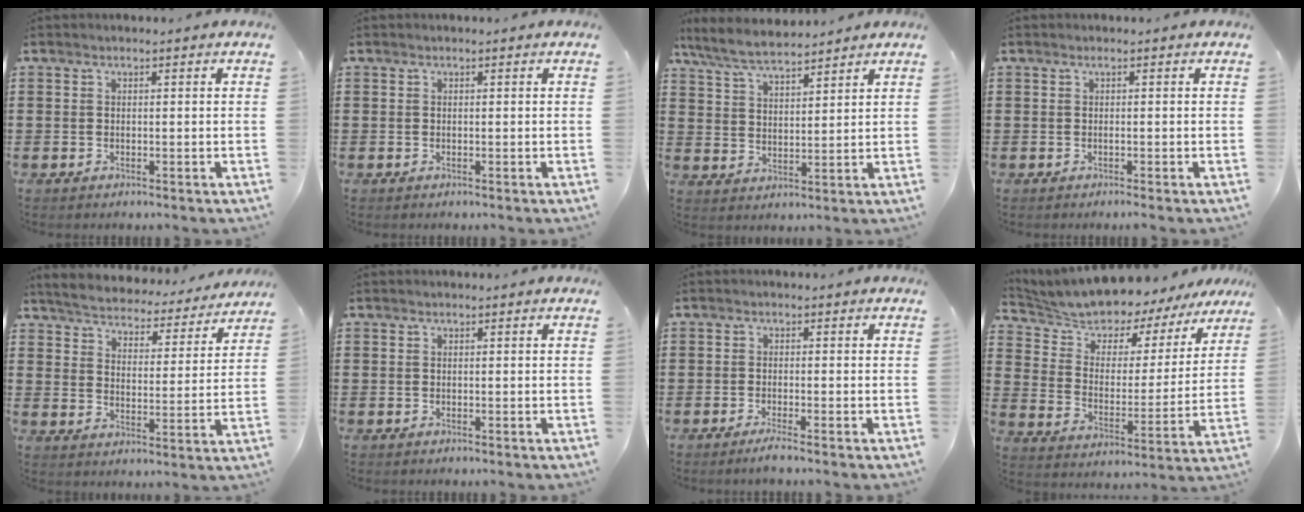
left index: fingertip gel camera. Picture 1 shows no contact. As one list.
[{"total": 0.0}, {"total": 6.6, "force": [6.0, 1.1, 2.5], "torque": [-0.069, -0.016, 0.109]}, {"total": 0.9, "force": [-0.1, -0.3, 0.8], "torque": [-0.014, -0.004, -0.003]}, {"total": 4.6, "force": [4.6, 0.0, 0.4], "torque": [-0.035, -0.039, 0.074]}, {"total": 0.0}, {"total": 1.6, "force": [-1.1, -0.2, 1.2], "torque": [-0.020, -0.002, -0.020]}, {"total": 6.4, "force": [6.3, 1.3, 0.6], "torque": [-0.052, -0.056, 0.106]}]